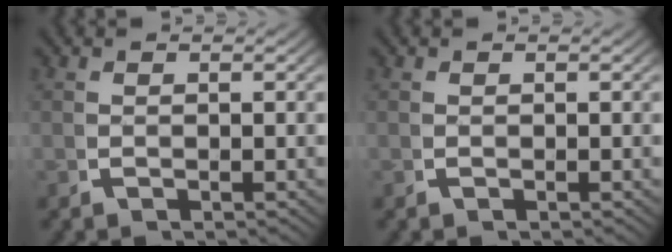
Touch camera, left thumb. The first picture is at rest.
{"total": 0.0}